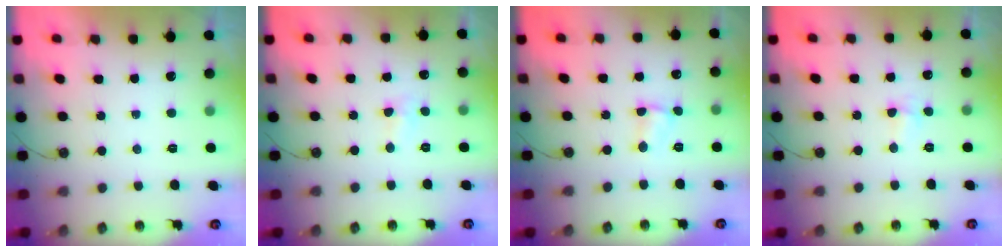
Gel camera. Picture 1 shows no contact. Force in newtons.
{"total": 2.9, "press": 2.9, "slide": 0.4}
{"total": 2.4, "press": 2.3, "slide": 0.4}
{"total": 4.7, "press": 3.3, "slide": 3.3}